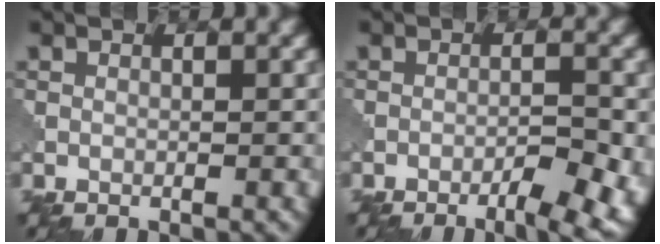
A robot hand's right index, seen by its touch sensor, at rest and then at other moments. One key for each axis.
{"total": 5.7, "fx": -3.5, "fy": 1.4, "fz": 4.2, "tx": -0.067, "ty": 0.003, "tz": -0.044}